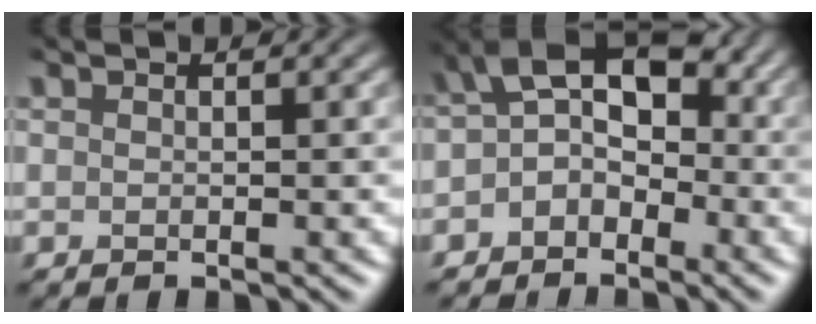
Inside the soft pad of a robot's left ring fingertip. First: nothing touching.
{"total": 4.8, "force": [-0.4, 3.3, 3.4], "torque": [-0.052, 0.011, -0.019]}